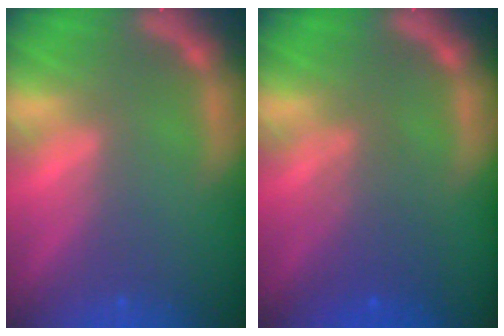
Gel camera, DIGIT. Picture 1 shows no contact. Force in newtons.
{"total": 3.6}